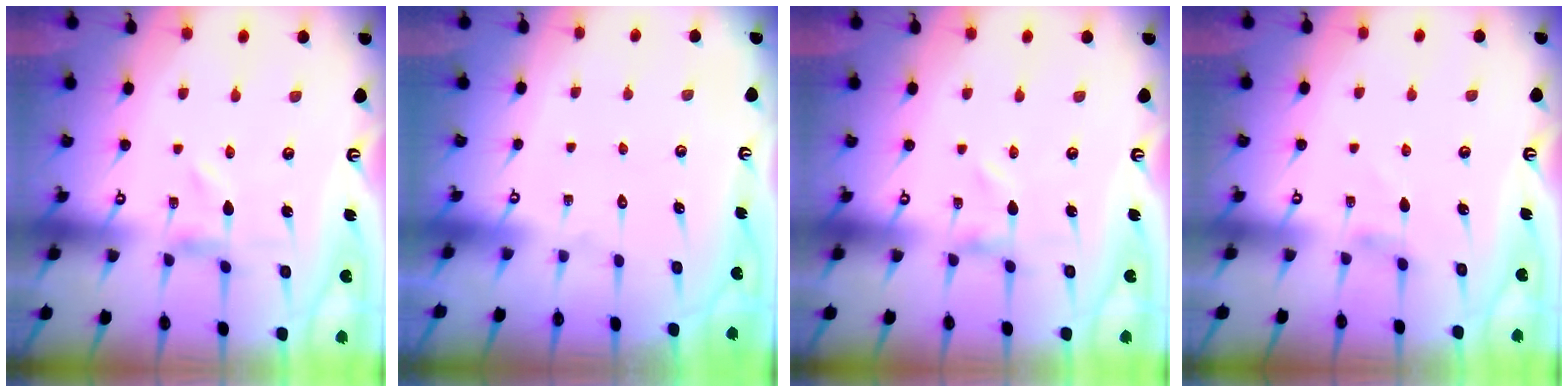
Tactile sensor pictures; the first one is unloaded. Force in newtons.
{"total": 1.7, "press": 1.6, "slide": 0.1}
{"total": 0.0}
{"total": 2.7, "press": 2.7, "slide": 0.4}